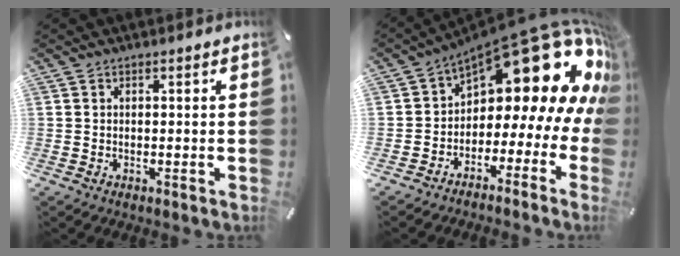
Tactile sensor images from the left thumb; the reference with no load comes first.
{"total": 21.0, "force": [10.7, 10.3, 14.8], "torque": [-0.201, -0.087, 0.185]}